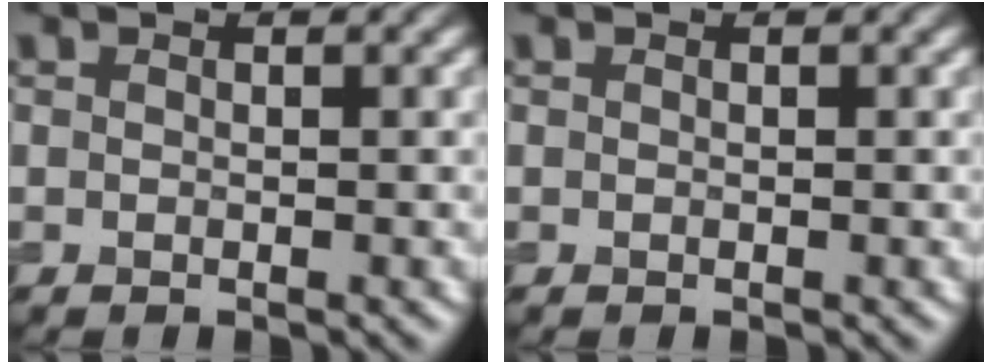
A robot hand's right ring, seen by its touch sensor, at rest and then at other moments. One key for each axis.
{"total": 0.0}